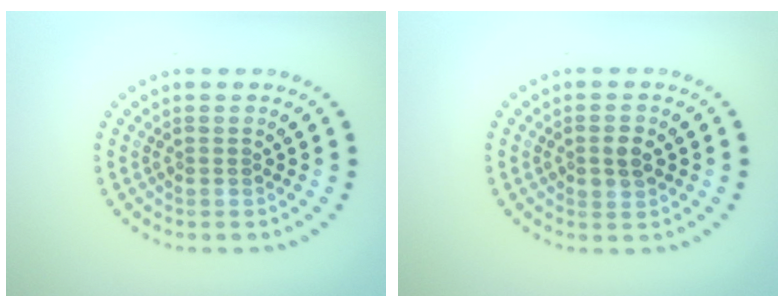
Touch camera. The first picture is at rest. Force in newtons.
{"total": 1.9, "press": 1.9, "slide": 0.0}